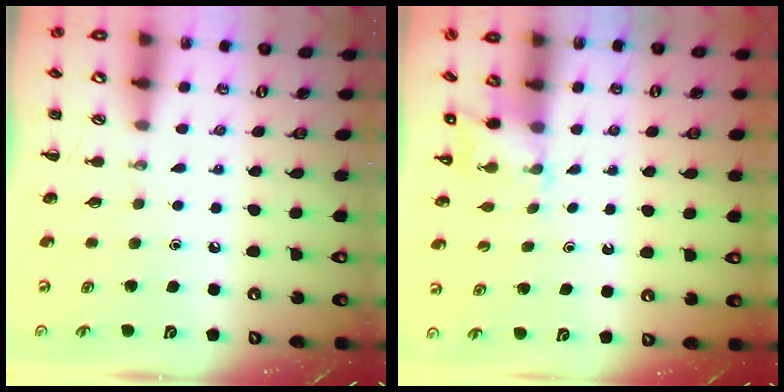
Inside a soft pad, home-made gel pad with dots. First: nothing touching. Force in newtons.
{"total": 3.0, "press": 2.8, "slide": 1.0}